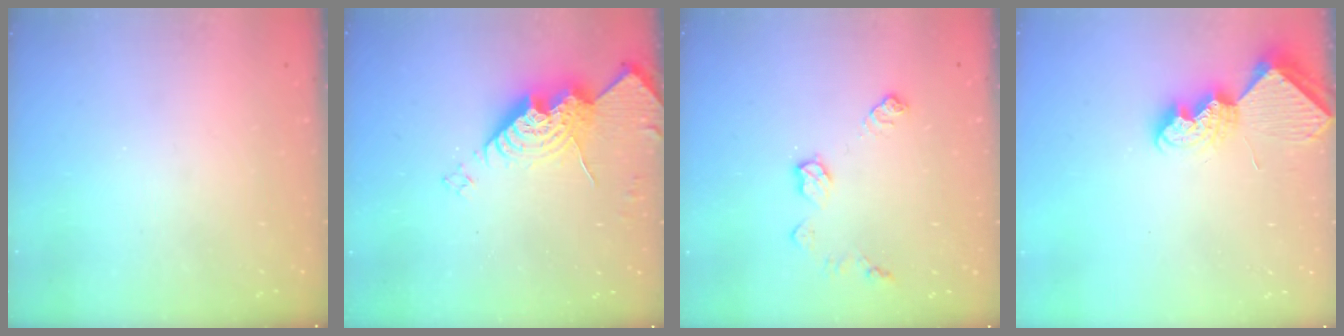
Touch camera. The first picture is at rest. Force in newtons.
{"total": 14.8, "press": 14.7, "slide": 1.5}
{"total": 9.0, "press": 9.0, "slide": 0.3}
{"total": 7.7, "press": 7.7, "slide": 0.5}